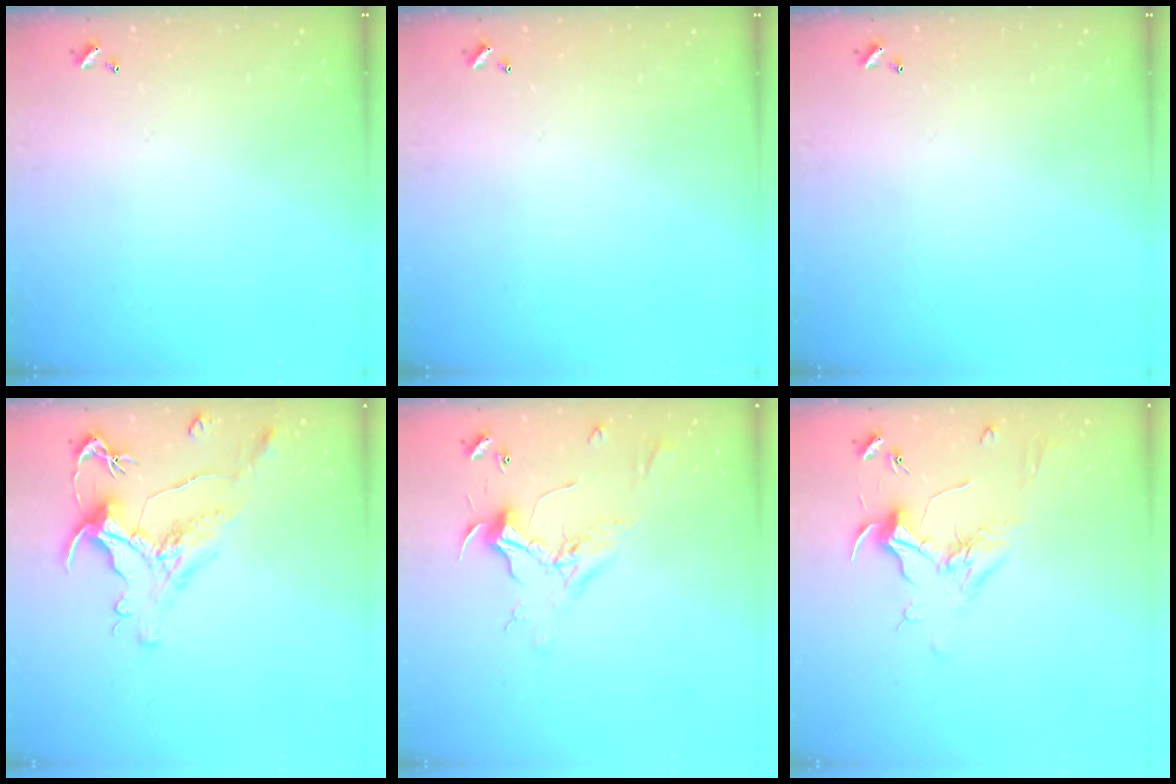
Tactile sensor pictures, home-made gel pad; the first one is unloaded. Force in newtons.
{"total": 0.0}
{"total": 0.0}
{"total": 1.6, "press": 1.0, "slide": 1.3}
{"total": 2.3, "press": 2.2, "slide": 0.9}
{"total": 1.8, "press": 1.7, "slide": 0.7}